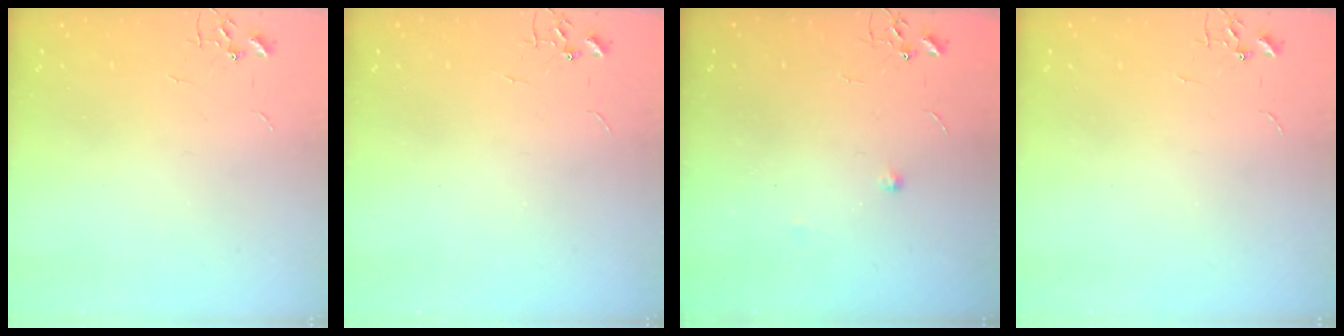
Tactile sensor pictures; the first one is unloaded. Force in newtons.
{"total": 0.0}
{"total": 6.1, "press": 6.0, "slide": 0.9}
{"total": 0.0}